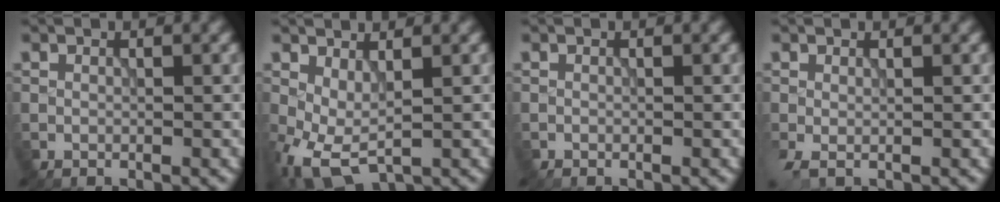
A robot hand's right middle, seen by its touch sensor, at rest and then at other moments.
{"total": 4.7, "force": [-0.7, 2.4, 4.0], "torque": [-0.099, -0.007, -0.010]}
{"total": 0.0}
{"total": 1.7, "force": [-0.3, 0.6, 1.5], "torque": [-0.039, -0.005, -0.008]}